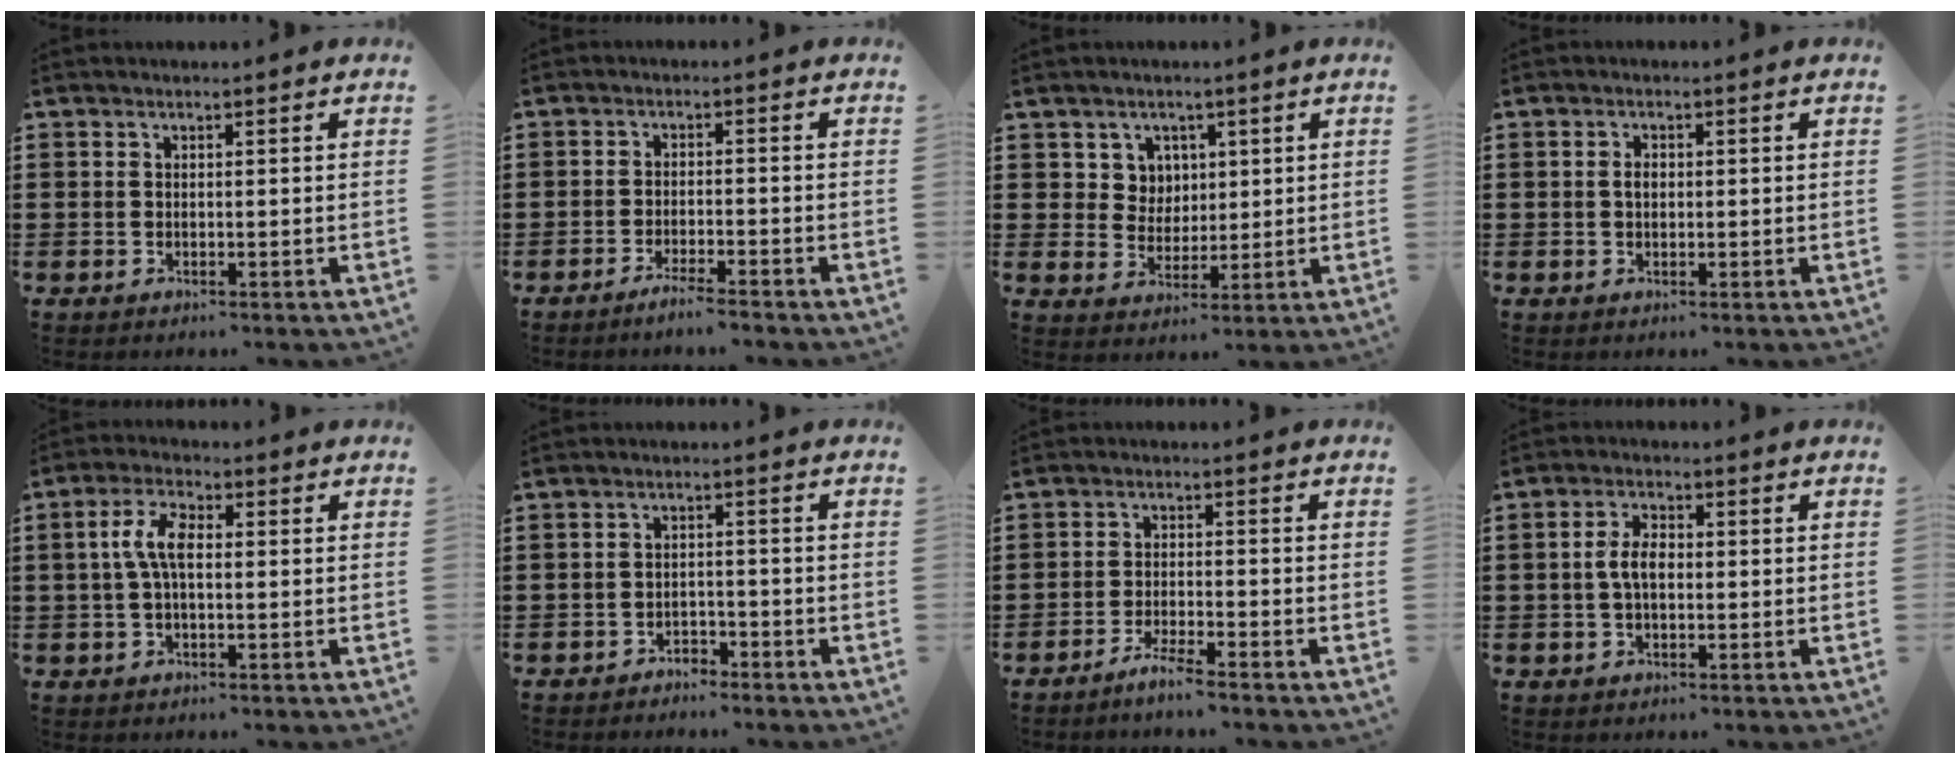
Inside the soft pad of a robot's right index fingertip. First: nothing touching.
{"total": 2.8, "force": [-2.5, -0.4, 1.2], "torque": [-0.019, -0.001, -0.048]}
{"total": 4.5, "force": [2.0, 3.9, 0.6], "torque": [-0.026, 0.012, 0.036]}
{"total": 1.5, "force": [0.0, 0.9, 1.2], "torque": [-0.025, 0.006, -0.001]}
{"total": 5.5, "force": [0.2, 2.3, 4.9], "torque": [-0.107, 0.006, -0.004]}
{"total": 2.4, "force": [-2.3, 0.4, -0.1], "torque": [-0.007, 0.000, -0.051]}
{"total": 3.4, "force": [-3.1, -0.5, 1.4], "torque": [-0.030, -0.003, -0.059]}
{"total": 4.0, "force": [-0.1, 2.1, 3.4], "torque": [-0.080, 0.002, -0.009]}